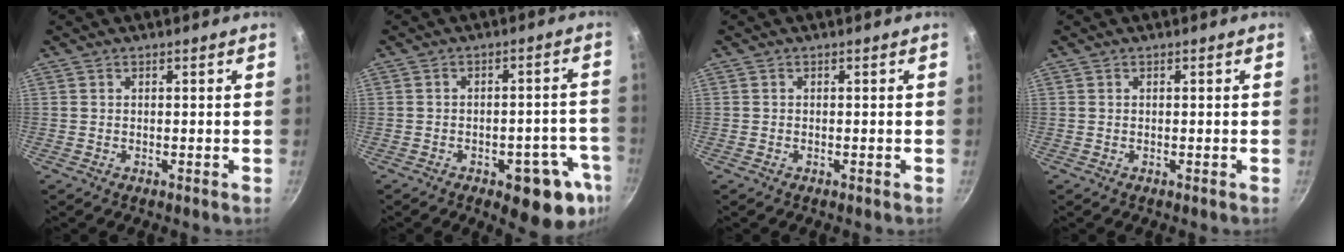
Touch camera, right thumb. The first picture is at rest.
{"total": 13.0, "force": [-6.3, 5.9, 9.8], "torque": [-0.059, 0.029, -0.076]}
{"total": 0.0}
{"total": 0.0}